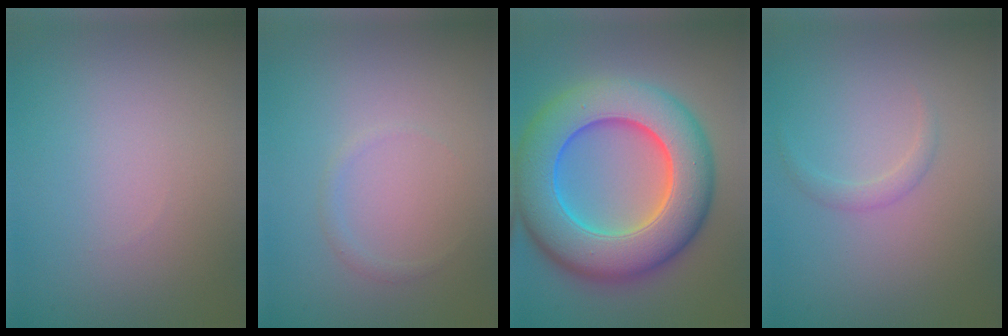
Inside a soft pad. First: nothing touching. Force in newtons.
{"total": 0.7, "press": 0.7, "slide": 0.1}
{"total": 12.8, "press": 12.8, "slide": 0.3}
{"total": 1.0, "press": 1.0, "slide": 0.1}